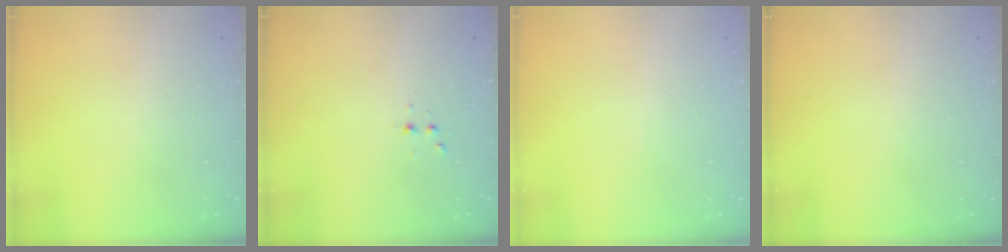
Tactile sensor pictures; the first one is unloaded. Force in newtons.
{"total": 2.9, "press": 2.7, "slide": 1.0}
{"total": 0.0}
{"total": 0.0}